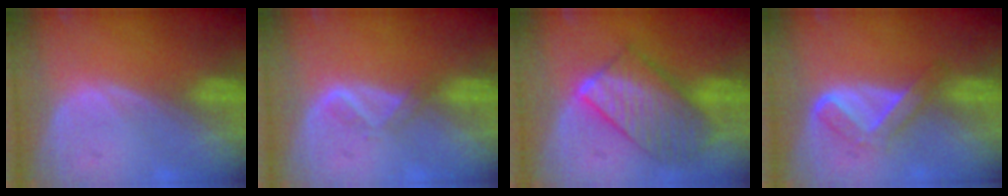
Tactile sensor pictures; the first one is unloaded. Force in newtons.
{"total": 2.1, "press": 2.0, "slide": 0.6}
{"total": 10.2, "press": 10.1, "slide": 0.8}
{"total": 5.5, "press": 4.6, "slide": 3.0}